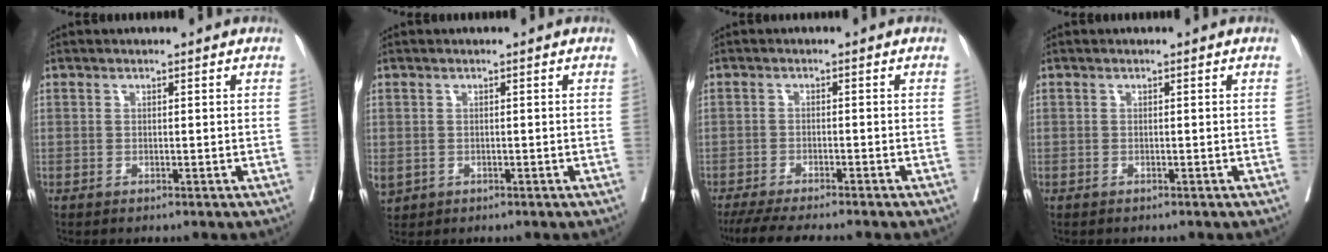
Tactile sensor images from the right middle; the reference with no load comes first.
{"total": 2.2, "force": [-0.4, 1.9, 1.1], "torque": [-0.029, -0.003, 0.002]}
{"total": 9.0, "force": [-7.7, 0.1, 4.5], "torque": [-0.056, -0.019, -0.122]}
{"total": 0.0}